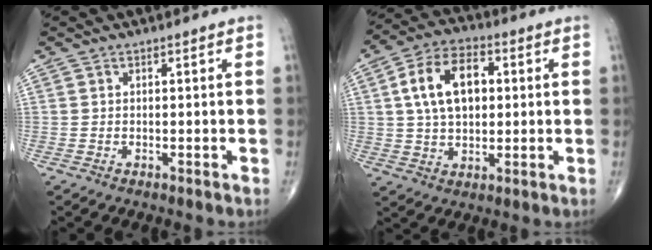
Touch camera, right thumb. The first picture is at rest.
{"total": 12.8, "force": [2.4, 7.9, 9.8], "torque": [-0.155, 0.014, 0.036]}